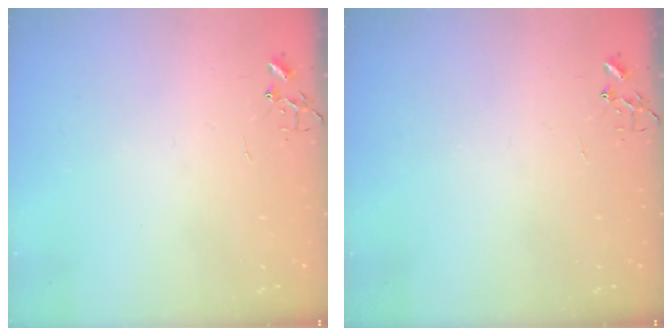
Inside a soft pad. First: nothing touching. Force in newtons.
{"total": 0.0}